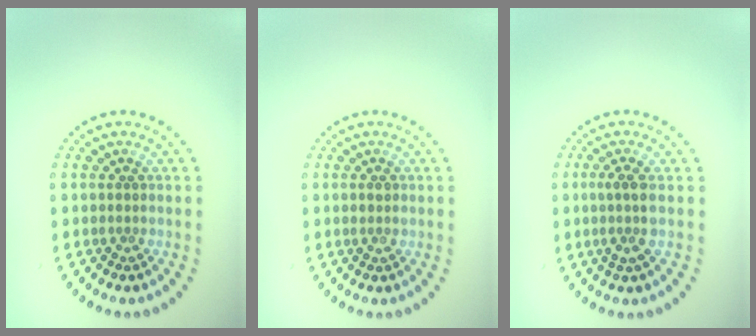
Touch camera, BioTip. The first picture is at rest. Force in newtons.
{"total": 0.8, "press": 0.8, "slide": 0.3}
{"total": 2.1, "press": 1.7, "slide": 1.2}